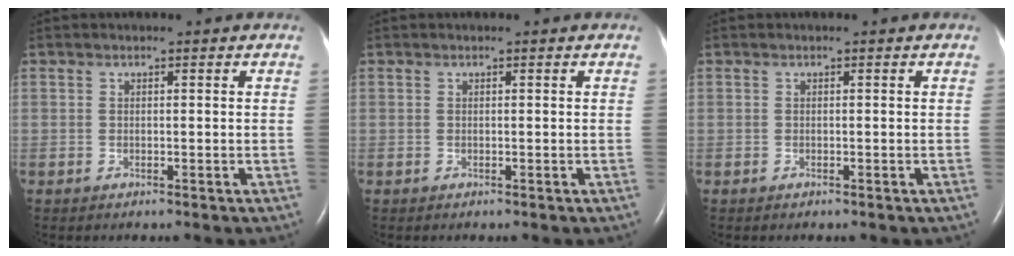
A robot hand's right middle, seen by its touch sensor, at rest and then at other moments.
{"total": 0.0}
{"total": 0.0}